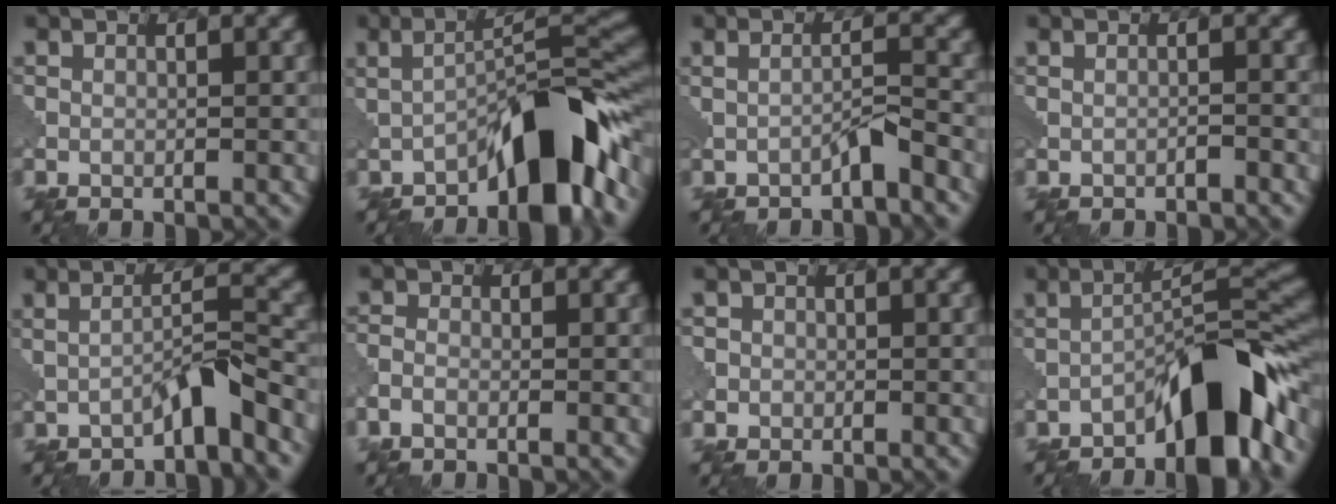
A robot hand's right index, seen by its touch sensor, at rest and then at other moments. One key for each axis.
{"total": 8.8, "fx": -4.5, "fy": 2.3, "fz": 7.2, "tx": -0.097, "ty": 0.021, "tz": -0.078}
{"total": 1.7, "fx": -1.1, "fy": 0.1, "fz": 1.4, "tx": -0.025, "ty": 0.006, "tz": -0.025}
{"total": 0.6, "fx": -0.4, "fy": 0.1, "fz": 0.4, "tx": -0.008, "ty": -0.001, "tz": -0.011}
{"total": 2.9, "fx": -1.7, "fy": 0.2, "fz": 2.4, "tx": -0.037, "ty": 0.015, "tz": -0.036}
{"total": 1.2, "fx": -0.8, "fy": 0.7, "fz": 0.7, "tx": -0.016, "ty": -0.001, "tz": -0.021}
{"total": 1.5, "fx": 0.0, "fy": 1.5, "fz": 0.1, "tx": 0.012, "ty": 0.002, "tz": -0.007}
{"total": 8.9, "fx": -5.6, "fy": 2.0, "fz": 6.7, "tx": -0.092, "ty": 0.027, "tz": -0.096}